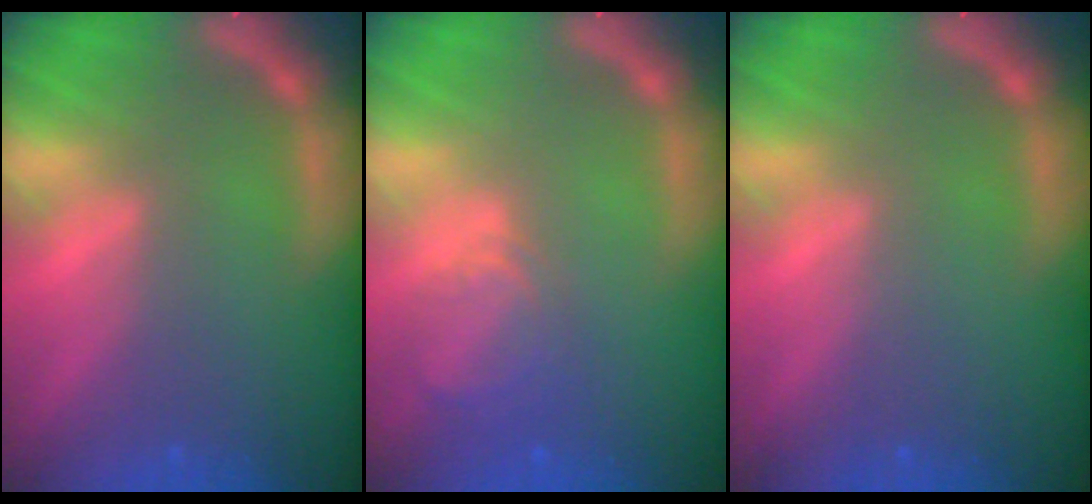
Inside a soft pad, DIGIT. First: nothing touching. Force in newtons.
{"total": 3.4}
{"total": 0.0}